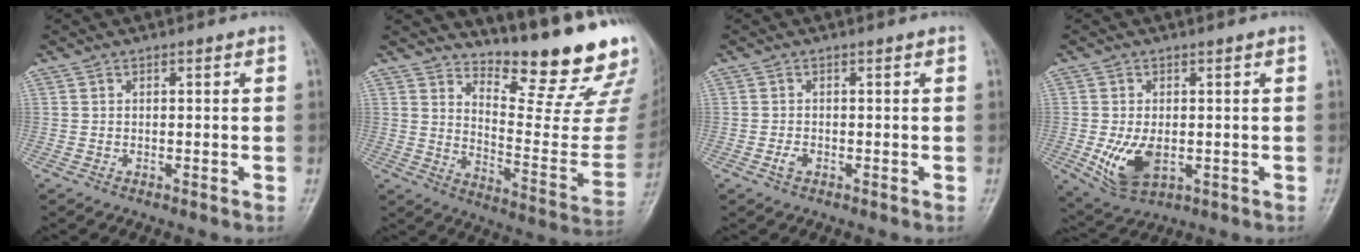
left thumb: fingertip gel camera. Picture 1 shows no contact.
{"total": 19.6, "force": [16.6, 3.8, 9.8], "torque": [-0.105, -0.160, 0.232]}
{"total": 1.3, "force": [-0.5, 0.8, 0.9], "torque": [-0.019, 0.003, -0.009]}
{"total": 8.0, "force": [-1.2, 4.7, 6.3], "torque": [-0.117, -0.014, -0.008]}